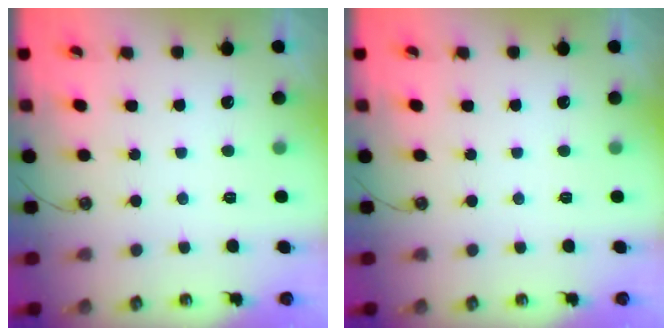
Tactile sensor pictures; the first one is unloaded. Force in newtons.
{"total": 0.0}